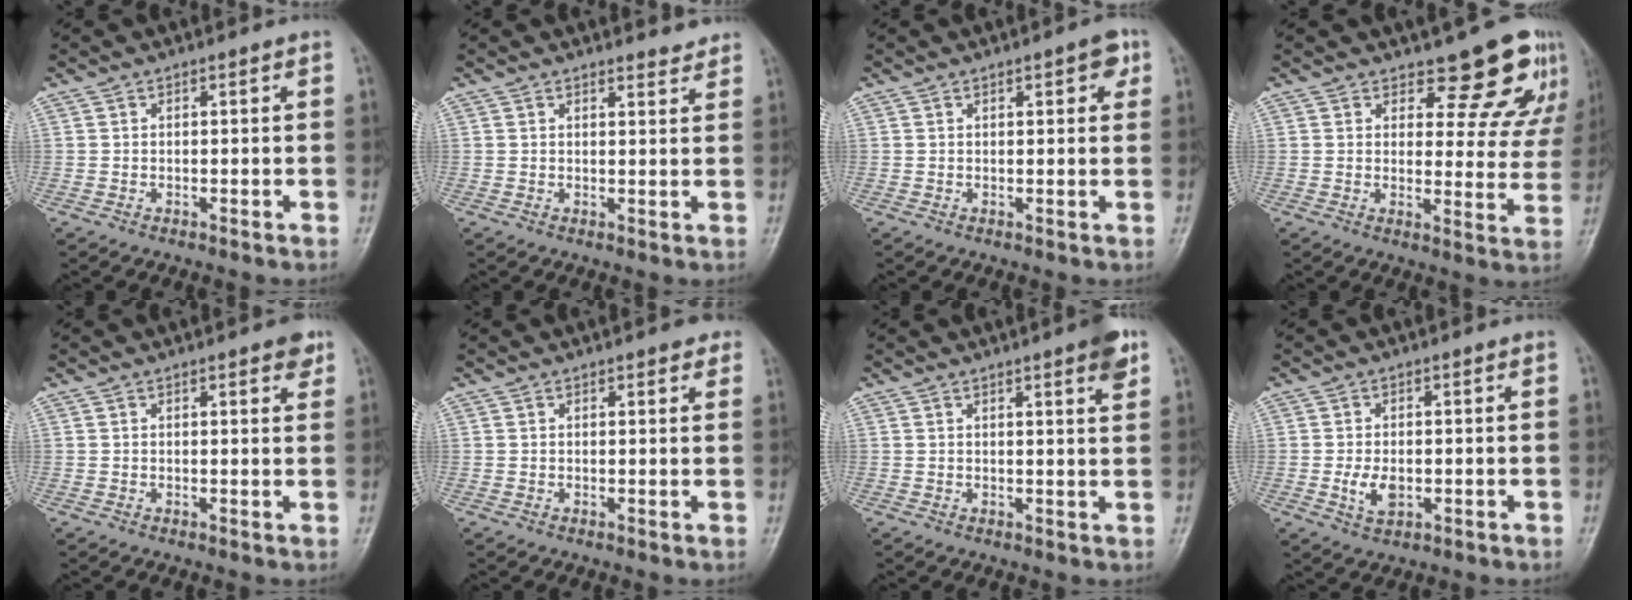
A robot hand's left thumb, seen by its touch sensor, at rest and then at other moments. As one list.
[{"total": 2.4, "force": [2.4, 0.4, 0.3], "torque": [0.003, -0.021, 0.026]}, {"total": 3.4, "force": [1.7, 1.2, 2.7], "torque": [-0.025, -0.003, 0.017]}, {"total": 11.4, "force": [9.9, 4.5, 3.6], "torque": [0.002, -0.077, 0.104]}, {"total": 2.8, "force": [1.8, 0.9, 1.9], "torque": [-0.016, -0.007, 0.019]}, {"total": 2.9, "force": [2.0, 1.0, 1.9], "torque": [-0.011, -0.001, 0.020]}, {"total": 4.6, "force": [2.8, 0.5, 3.7], "torque": [-0.042, -0.012, 0.033]}, {"total": 4.0, "force": [-0.6, 2.4, 3.2], "torque": [-0.059, -0.005, -0.005]}]